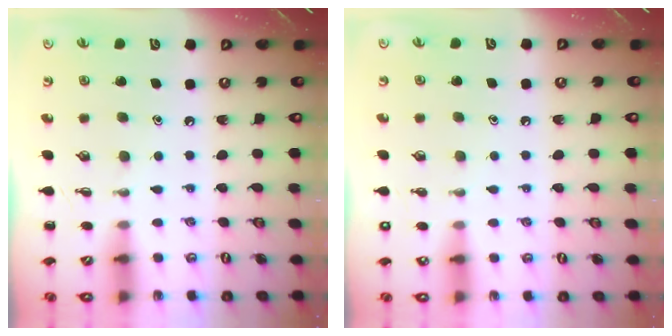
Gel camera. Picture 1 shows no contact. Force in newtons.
{"total": 2.6, "press": 2.1, "slide": 1.6}